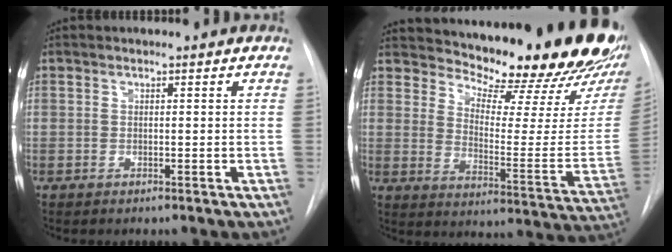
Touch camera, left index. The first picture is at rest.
{"total": 22.8, "force": [20.5, 3.0, 9.5], "torque": [-0.138, -0.117, 0.253]}